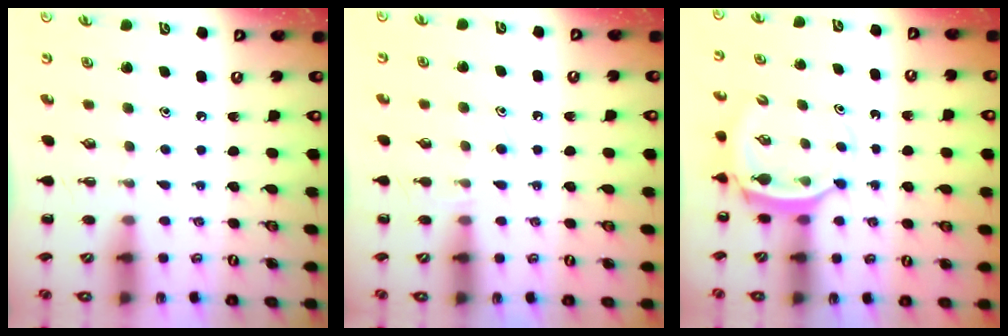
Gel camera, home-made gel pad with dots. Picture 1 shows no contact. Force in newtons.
{"total": 5.7, "press": 5.4, "slide": 1.9}
{"total": 4.3, "press": 4.2, "slide": 0.9}